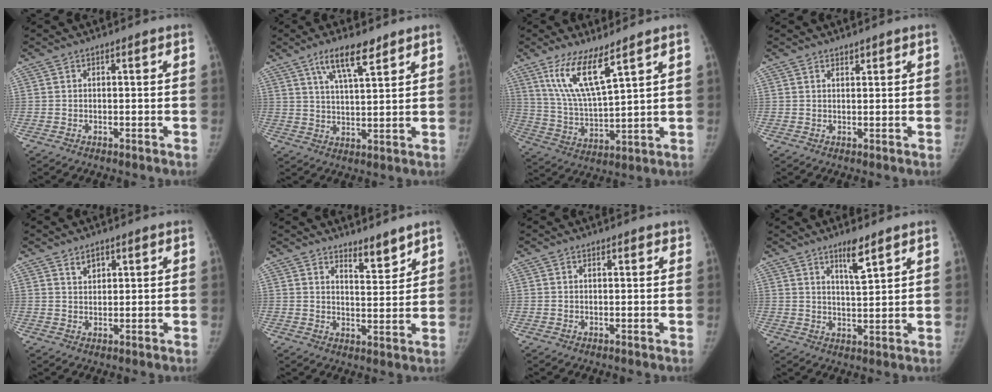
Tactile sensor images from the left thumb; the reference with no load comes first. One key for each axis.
{"total": 8.5, "fx": 5.5, "fy": 2.3, "fz": 6.1, "tx": -0.099, "ty": -0.026, "tz": 0.102}
{"total": 11.5, "fx": 7.1, "fy": 2.4, "fz": 8.7, "tx": -0.170, "ty": -0.041, "tz": 0.152}
{"total": 1.0, "fx": 0.9, "fy": 0.4, "fz": 0.3, "tx": 0.001, "ty": -0.006, "tz": 0.013}
{"total": 2.6, "fx": 1.8, "fy": 1.5, "fz": 1.2, "tx": -0.011, "ty": -0.013, "tz": 0.034}
{"total": 4.7, "fx": 4.1, "fy": 1.2, "fz": 1.9, "tx": -0.015, "ty": -0.039, "tz": 0.068}
{"total": 1.2, "fx": 0.9, "fy": 0.6, "fz": 0.5, "tx": 0.001, "ty": -0.003, "tz": 0.008}
{"total": 5.7, "fx": 3.8, "fy": 1.1, "fz": 4.1, "tx": -0.064, "ty": -0.029, "tz": 0.068}